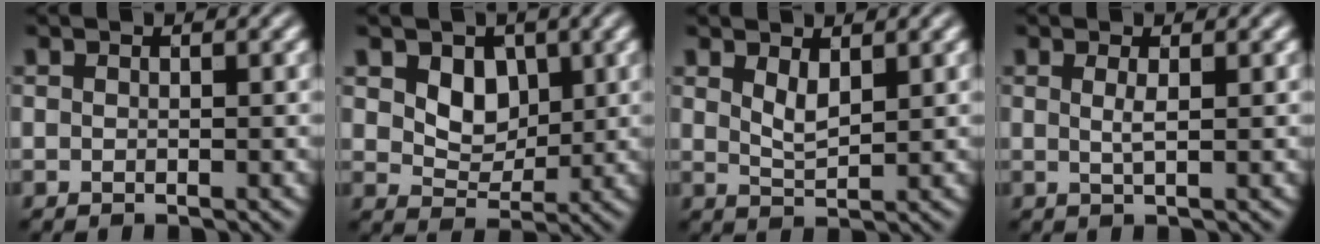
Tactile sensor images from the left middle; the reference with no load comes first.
{"total": 3.0, "force": [0.9, 2.3, 1.7], "torque": [-0.040, -0.010, 0.015]}
{"total": 1.7, "force": [0.9, 0.6, 1.3], "torque": [-0.035, -0.008, 0.024]}
{"total": 1.0, "force": [0.2, 0.2, 1.0], "torque": [-0.021, -0.003, 0.002]}